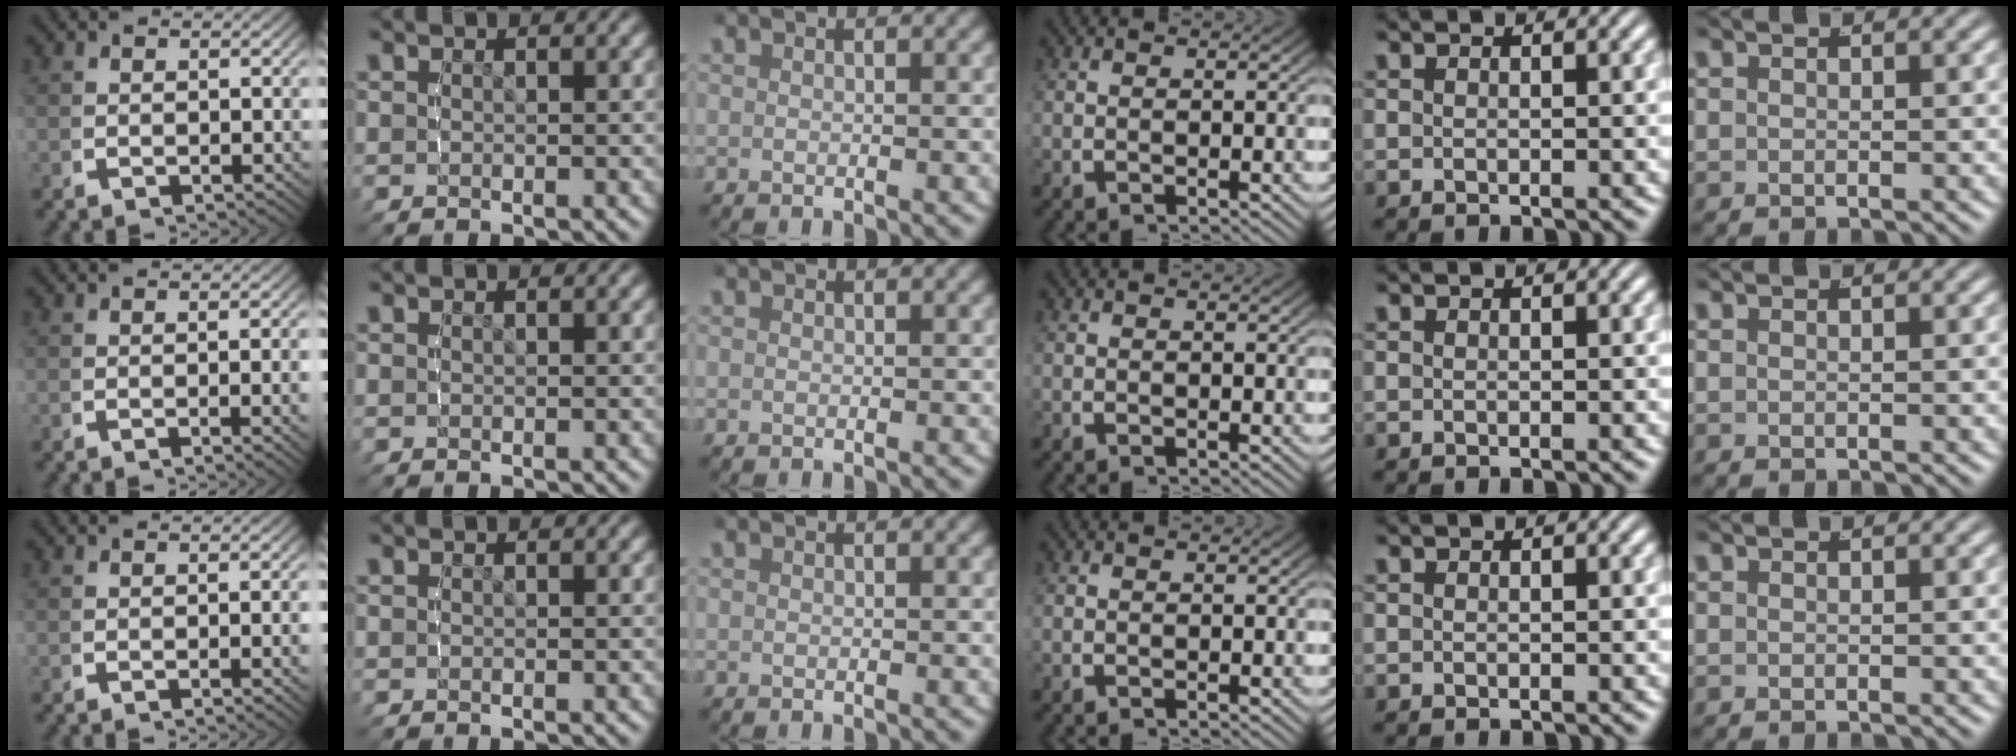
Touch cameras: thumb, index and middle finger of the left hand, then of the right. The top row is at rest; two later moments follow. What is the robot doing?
{"motion": "lift_and_place", "object": "bottle"}